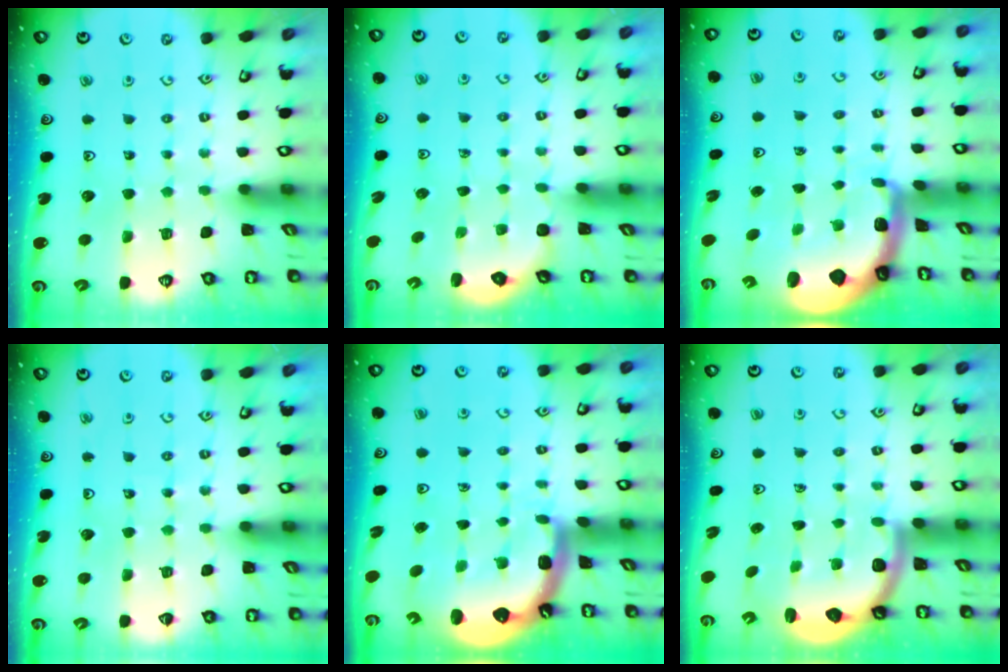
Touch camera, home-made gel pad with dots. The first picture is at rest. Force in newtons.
{"total": 1.5, "press": 1.2, "slide": 0.9}
{"total": 1.7, "press": 1.7, "slide": 0.4}
{"total": 2.7, "press": 2.6, "slide": 0.3}
{"total": 3.4, "press": 2.6, "slide": 2.3}
{"total": 2.7, "press": 2.4, "slide": 1.2}